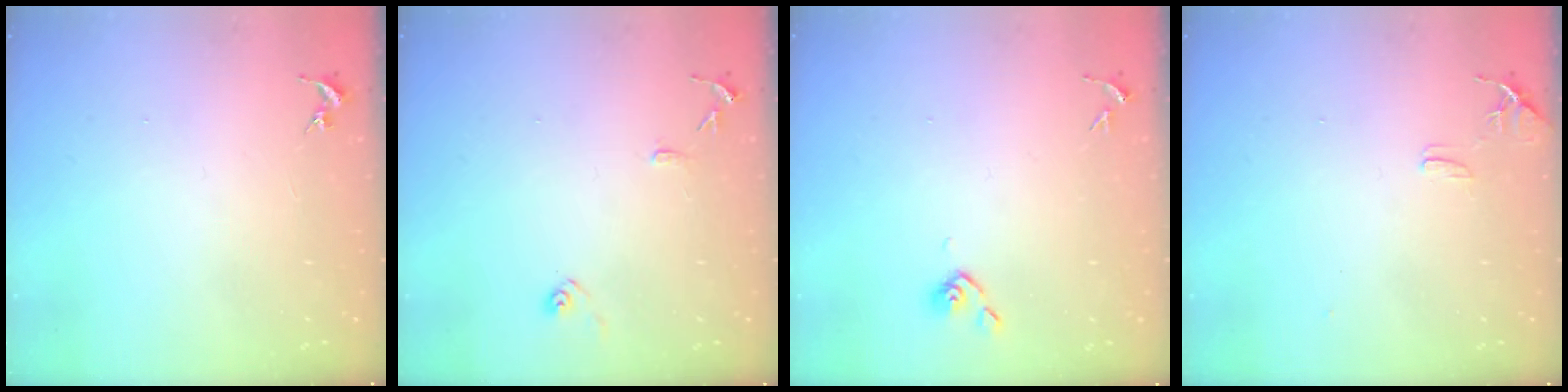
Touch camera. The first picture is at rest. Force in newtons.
{"total": 9.0, "press": 8.9, "slide": 0.8}
{"total": 3.5, "press": 3.4, "slide": 0.9}
{"total": 7.7, "press": 7.7, "slide": 0.7}